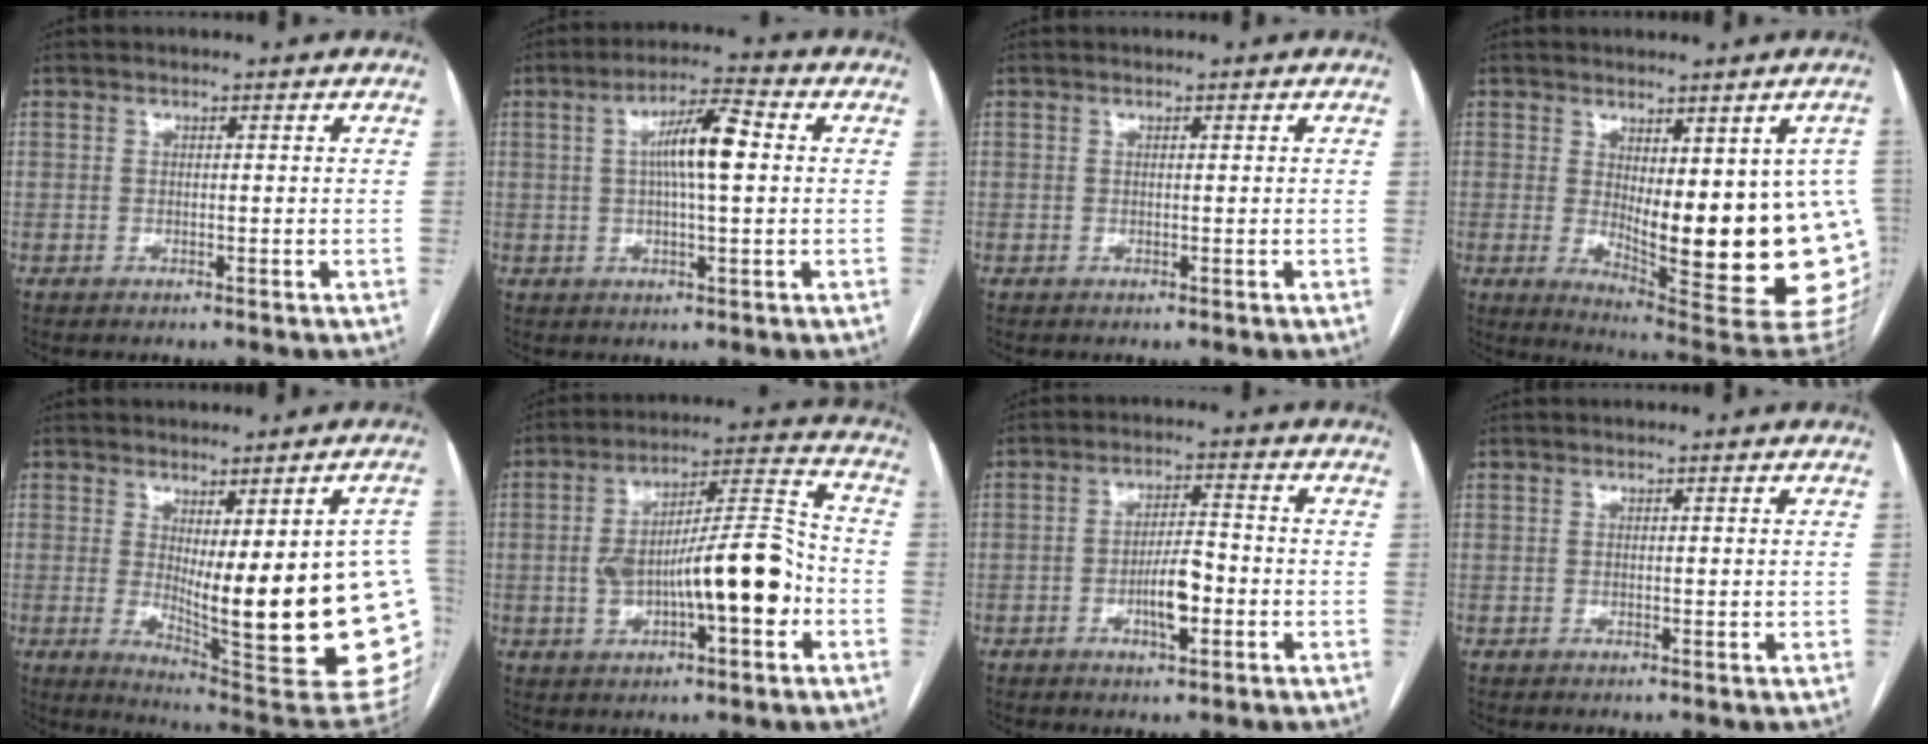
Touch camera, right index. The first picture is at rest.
{"total": 8.3, "force": [1.0, 1.5, 8.1], "torque": [-0.146, 0.021, 0.012]}
{"total": 0.0}
{"total": 20.9, "force": [-1.5, 5.0, 20.2], "torque": [-0.175, -0.021, 0.003]}
{"total": 23.7, "force": [-1.6, 3.9, 23.3], "torque": [-0.211, -0.025, -0.004]}
{"total": 15.4, "force": [-3.0, 3.9, 14.6], "torque": [-0.246, 0.028, -0.041]}
{"total": 6.1, "force": [-1.9, 1.6, 5.6], "torque": [-0.102, 0.004, -0.031]}
{"total": 0.6, "force": [0.2, 0.2, 0.5], "torque": [-0.010, -0.002, 0.005]}